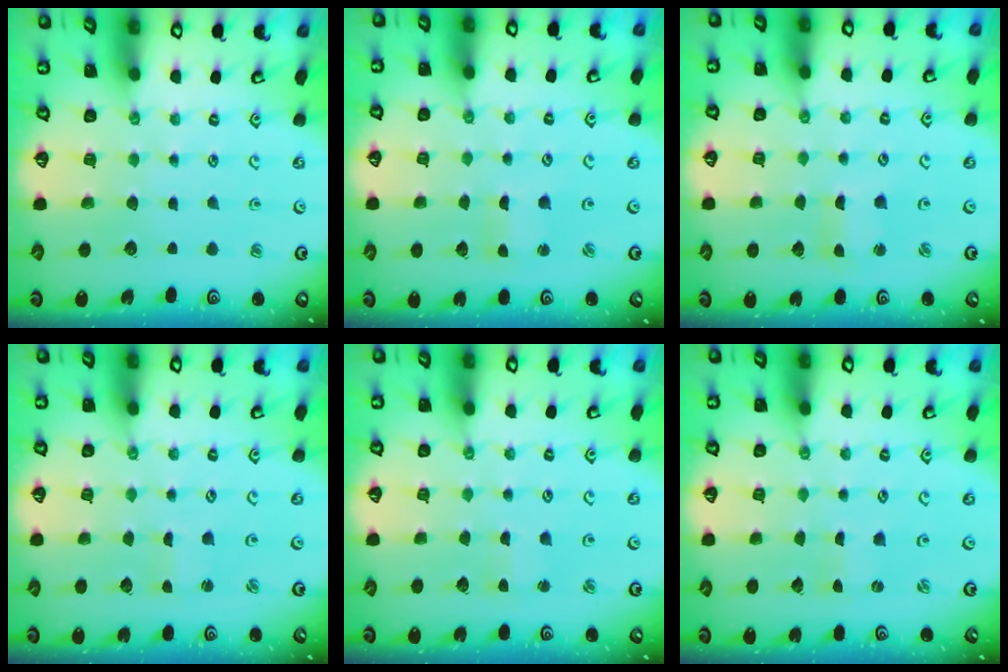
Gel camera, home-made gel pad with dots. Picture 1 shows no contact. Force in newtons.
{"total": 1.7, "press": 1.7, "slide": 0.3}
{"total": 2.5, "press": 2.5, "slide": 0.3}
{"total": 0.9, "press": 0.9, "slide": 0.1}
{"total": 3.0, "press": 3.0, "slide": 0.3}
{"total": 0.0}